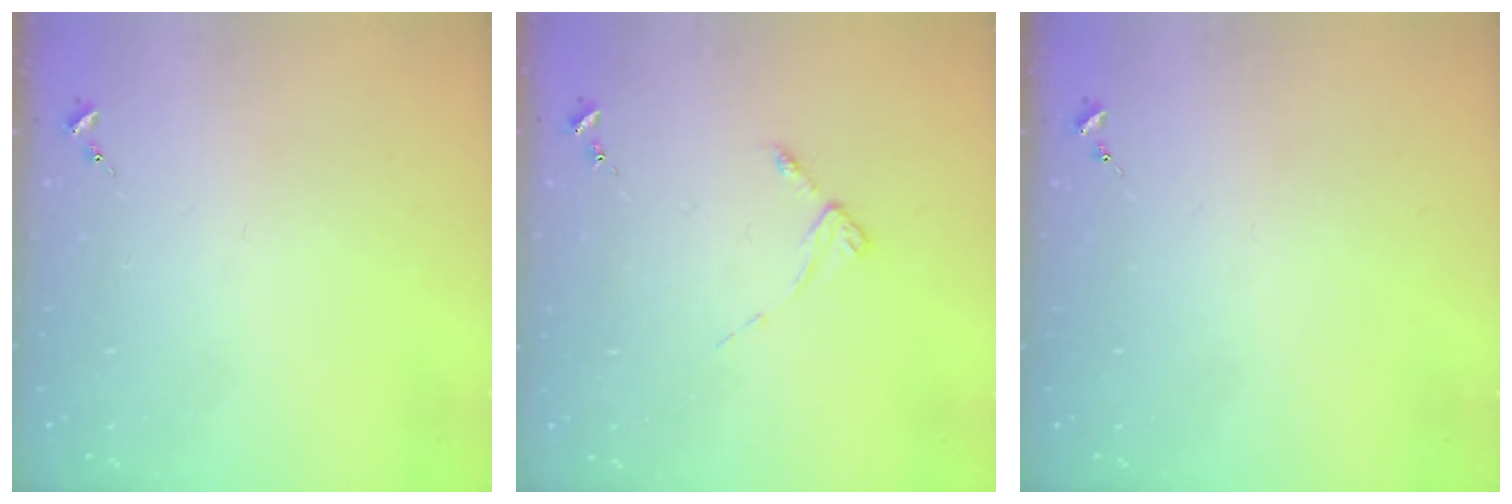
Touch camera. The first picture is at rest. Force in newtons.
{"total": 2.7, "press": 2.7, "slide": 0.3}
{"total": 0.0}